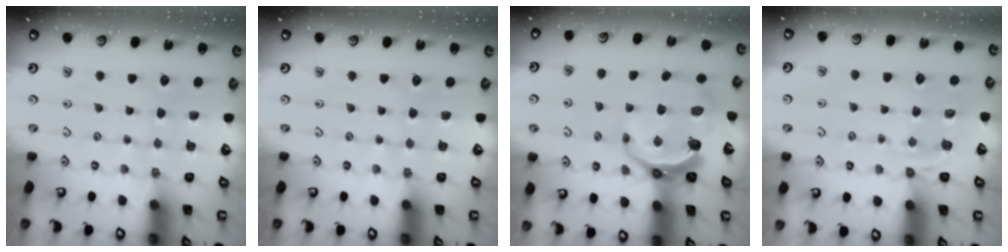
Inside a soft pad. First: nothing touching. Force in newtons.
{"total": 0.0}
{"total": 9.6, "press": 8.7, "slide": 4.0}
{"total": 2.9, "press": 2.2, "slide": 1.8}